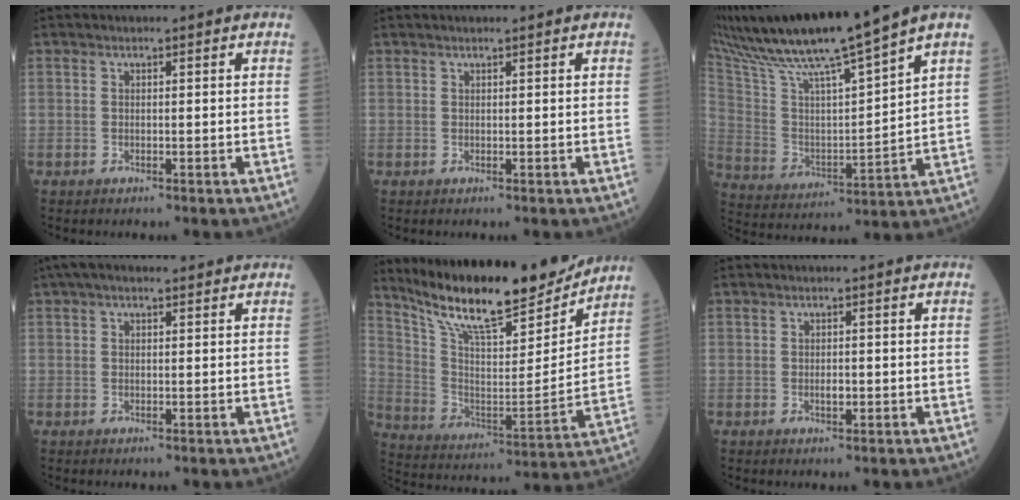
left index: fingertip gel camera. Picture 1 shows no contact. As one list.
[{"total": 1.1, "force": [0.9, -0.1, 0.6], "torque": [-0.009, 0.010, 0.018]}, {"total": 18.5, "force": [15.3, -1.4, 10.2], "torque": [-0.191, -0.009, 0.272]}, {"total": 4.5, "force": [3.2, 1.5, 2.8], "torque": [-0.054, 0.039, 0.054]}, {"total": 20.7, "force": [17.9, 3.0, 9.9], "torque": [-0.177, -0.027, 0.295]}, {"total": 1.1, "force": [-0.3, 0.5, 0.9], "torque": [-0.017, -0.003, -0.004]}]